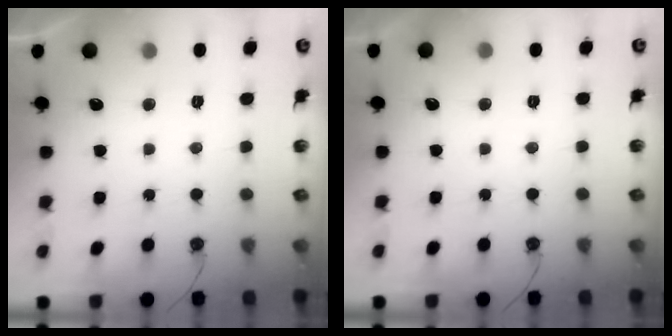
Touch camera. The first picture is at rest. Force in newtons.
{"total": 0.0}